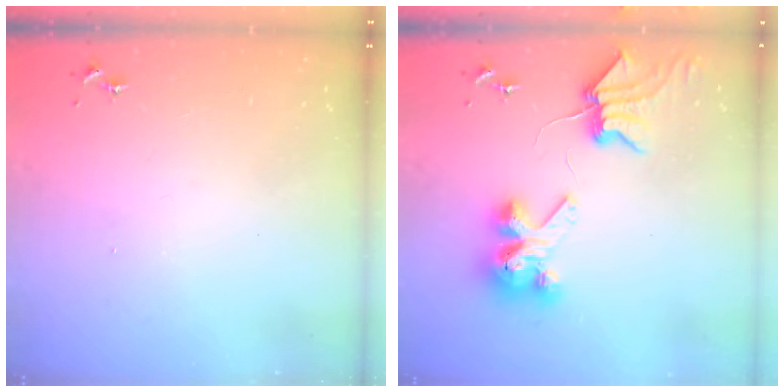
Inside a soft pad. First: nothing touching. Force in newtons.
{"total": 9.2, "press": 9.1, "slide": 1.1}